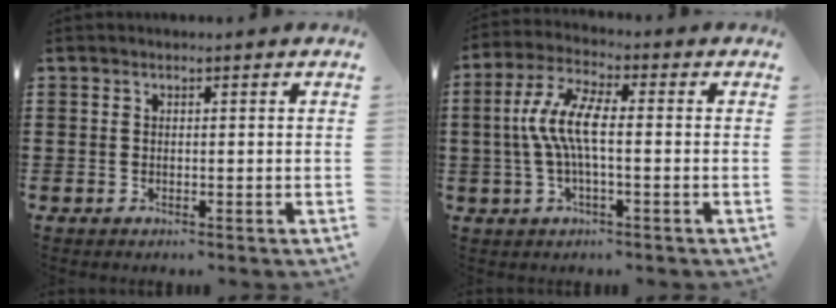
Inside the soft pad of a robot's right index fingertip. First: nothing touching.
{"total": 7.9, "force": [-0.6, 2.3, 7.6], "torque": [-0.171, -0.008, -0.019]}